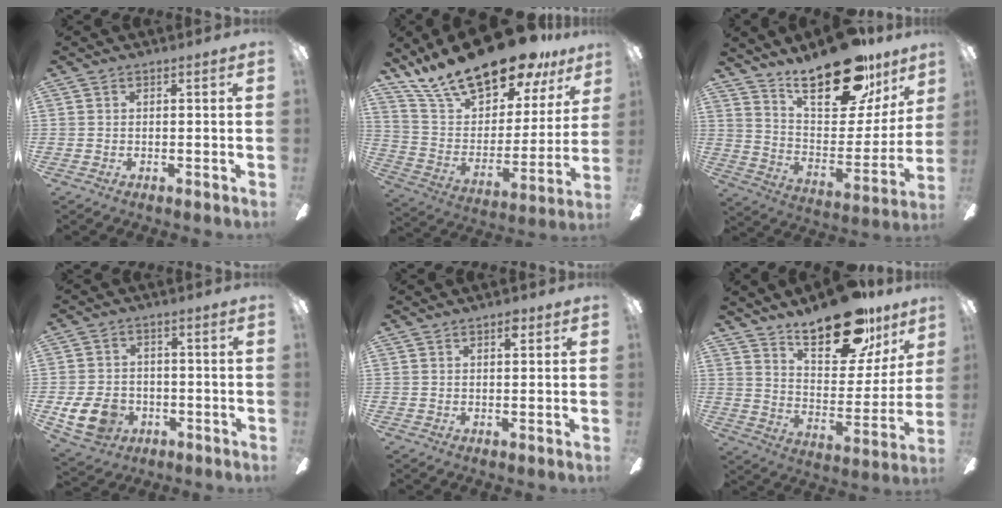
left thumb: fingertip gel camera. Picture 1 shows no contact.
{"total": 22.8, "force": [19.0, 7.4, 10.2], "torque": [-0.184, -0.133, 0.331]}
{"total": 25.3, "force": [19.0, 9.3, 13.9], "torque": [-0.212, -0.121, 0.322]}
{"total": 10.0, "force": [-3.1, 7.7, 5.5], "torque": [-0.134, 0.015, -0.056]}
{"total": 2.3, "force": [1.8, 0.8, 1.2], "torque": [-0.003, -0.008, 0.027]}
{"total": 22.6, "force": [17.4, 8.4, 11.6], "torque": [-0.177, -0.110, 0.295]}